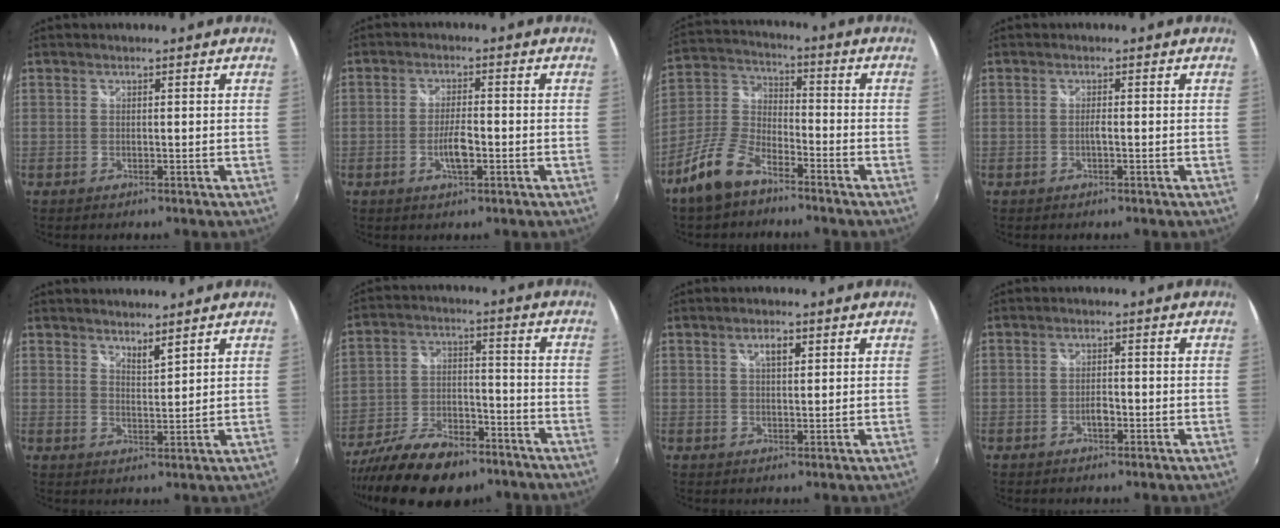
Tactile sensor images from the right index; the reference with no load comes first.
{"total": 4.3, "force": [-1.6, 1.2, 3.8], "torque": [-0.076, -0.004, -0.029]}
{"total": 10.7, "force": [-7.2, 4.6, 6.3], "torque": [-0.151, 0.008, -0.144]}
{"total": 0.9, "force": [-0.4, 0.0, 0.8], "torque": [-0.015, 0.002, -0.008]}
{"total": 3.0, "force": [2.7, 0.3, 1.2], "torque": [-0.019, 0.000, 0.045]}
{"total": 18.9, "force": [-13.7, 8.1, 10.2], "torque": [-0.206, -0.019, -0.221]}
{"total": 2.6, "force": [1.2, 1.1, 2.0], "torque": [-0.032, 0.005, 0.020]}
{"total": 1.8, "force": [-0.9, 0.9, 1.2], "torque": [-0.024, -0.001, -0.016]}